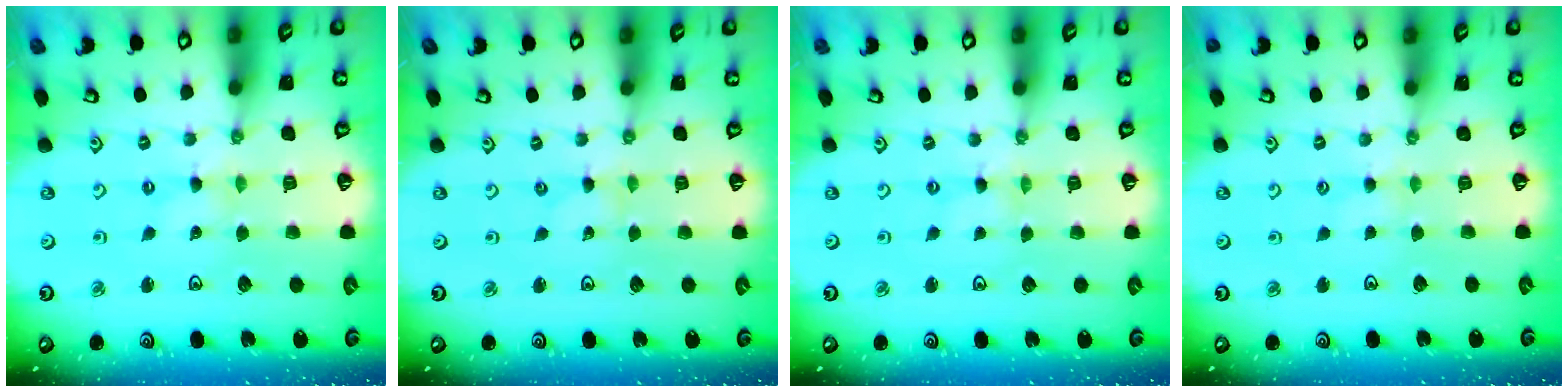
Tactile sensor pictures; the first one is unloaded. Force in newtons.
{"total": 0.0}
{"total": 0.0}
{"total": 2.8, "press": 2.7, "slide": 0.4}